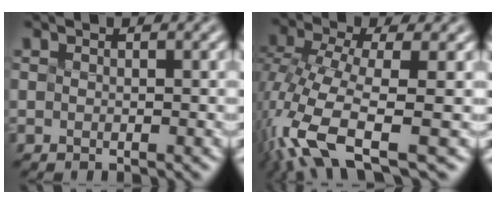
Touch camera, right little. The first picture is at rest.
{"total": 8.1, "force": [-5.6, 1.4, 5.7], "torque": [-0.152, -0.020, -0.077]}